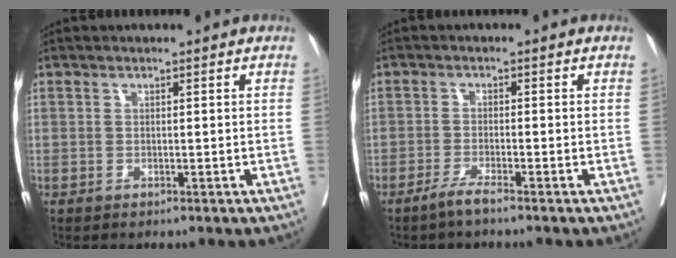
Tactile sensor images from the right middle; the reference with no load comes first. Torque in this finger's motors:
{"motor_torque": [0.67, -0.49, 0.31, 0.11]}